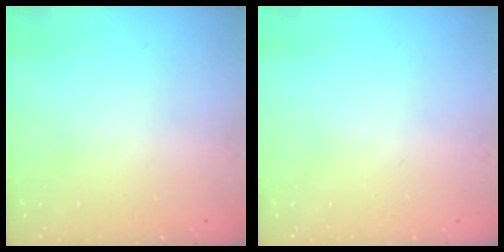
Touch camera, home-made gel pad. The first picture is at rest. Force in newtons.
{"total": 0.0}